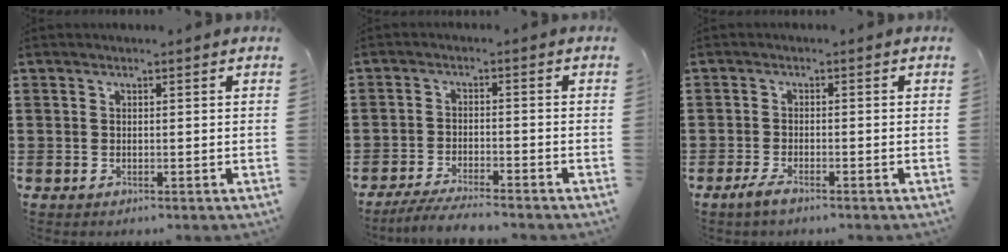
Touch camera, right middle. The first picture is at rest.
{"total": 4.3, "force": [-4.0, 0.0, 1.4], "torque": [-0.032, -0.007, -0.080]}
{"total": 2.2, "force": [-1.6, 0.3, 1.5], "torque": [-0.040, -0.005, -0.035]}